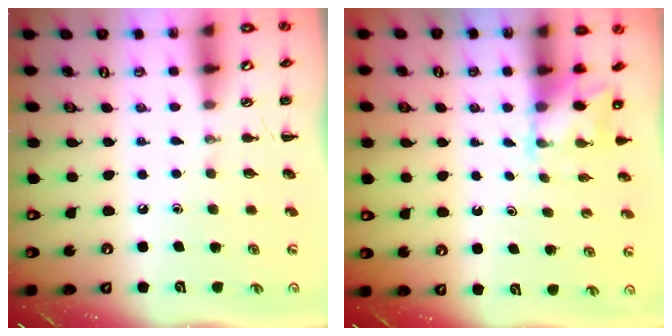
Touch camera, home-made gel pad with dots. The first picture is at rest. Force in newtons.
{"total": 2.1, "press": 2.0, "slide": 0.7}